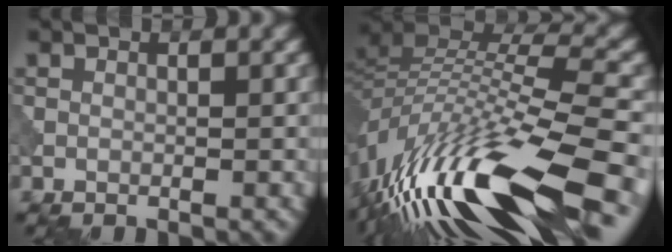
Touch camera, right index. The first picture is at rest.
{"total": 14.5, "force": [-7.5, 4.8, 11.4], "torque": [-0.235, 0.022, -0.141]}